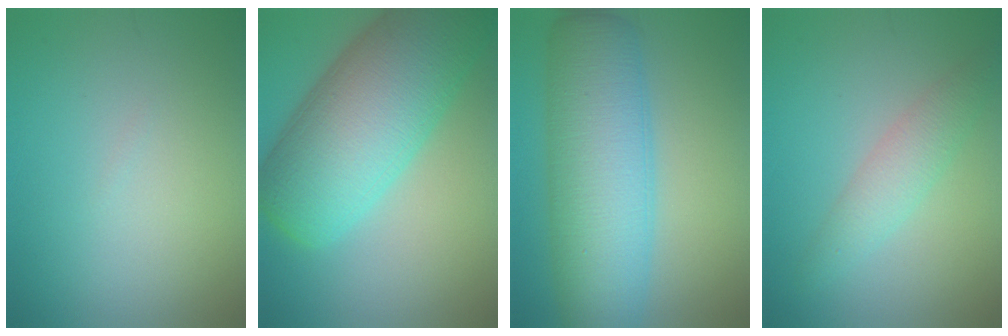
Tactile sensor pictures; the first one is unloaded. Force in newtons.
{"total": 13.0, "press": 13.0, "slide": 0.7}
{"total": 10.8, "press": 10.8, "slide": 0.2}
{"total": 2.8, "press": 2.8, "slide": 0.1}